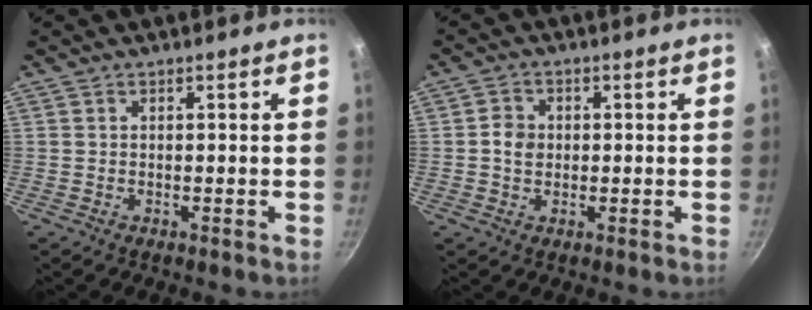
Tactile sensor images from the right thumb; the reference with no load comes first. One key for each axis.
{"total": 2.2, "fx": 0.4, "fy": 1.6, "fz": 1.5, "tx": -0.024, "ty": -0.001, "tz": 0.006}